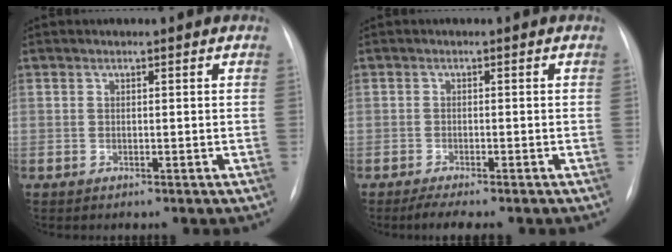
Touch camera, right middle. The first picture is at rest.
{"total": 3.6, "force": [-2.9, 0.7, 2.1], "torque": [-0.038, -0.010, -0.041]}